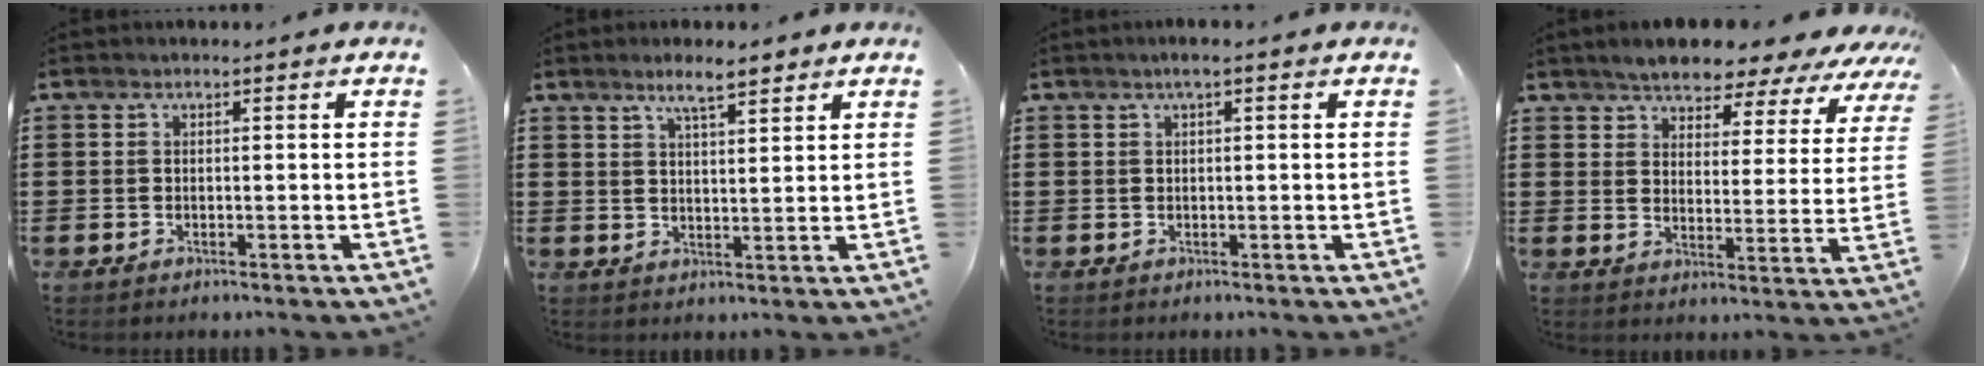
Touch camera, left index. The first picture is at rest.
{"total": 4.7, "force": [3.6, 0.7, 2.9], "torque": [-0.065, 0.000, 0.063]}
{"total": 1.2, "force": [0.4, 0.1, 1.1], "torque": [-0.020, 0.001, 0.007]}
{"total": 5.4, "force": [5.2, 0.9, 0.8], "torque": [-0.046, -0.031, 0.089]}